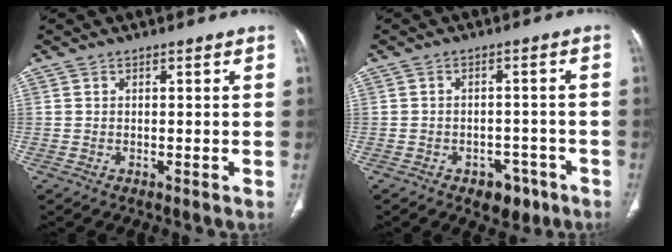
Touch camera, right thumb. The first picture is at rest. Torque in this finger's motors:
{"motor_torque": [0.60, 0.78, -0.11, 0.02, 0.02]}